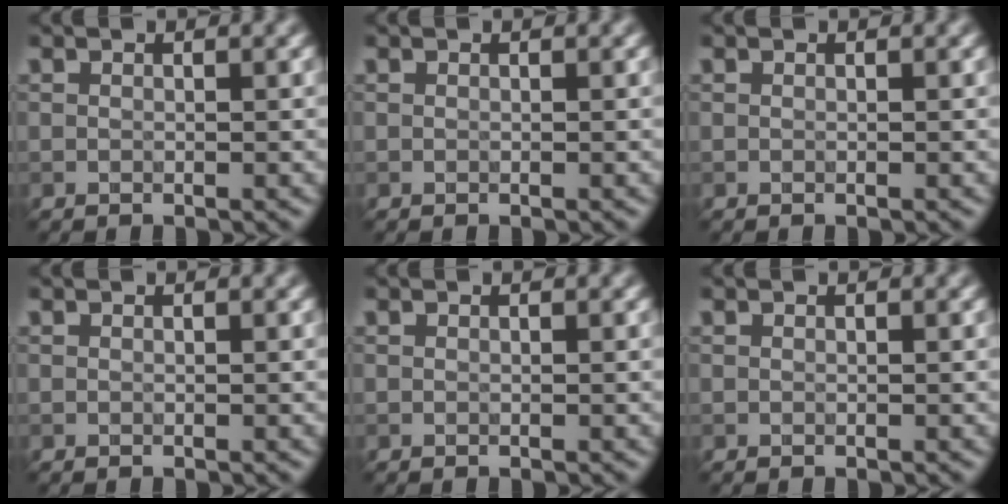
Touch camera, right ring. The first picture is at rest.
{"total": 0.0}
{"total": 0.0}
{"total": 0.0}
{"total": 0.0}
{"total": 0.0}